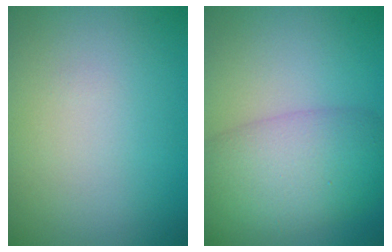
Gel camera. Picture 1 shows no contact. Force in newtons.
{"total": 7.3, "press": 7.3, "slide": 0.3}